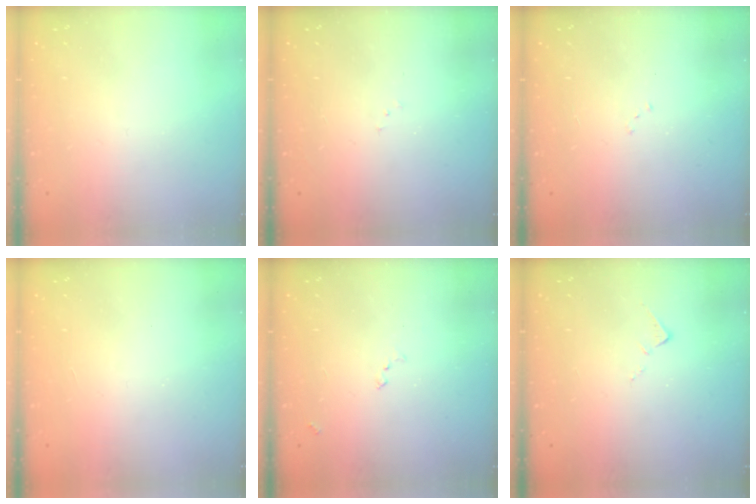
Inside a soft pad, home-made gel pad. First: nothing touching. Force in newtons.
{"total": 6.4, "press": 6.4, "slide": 0.6}
{"total": 5.5, "press": 5.5, "slide": 0.7}
{"total": 1.0, "press": 1.0, "slide": 0.1}
{"total": 6.4, "press": 6.4, "slide": 0.9}
{"total": 6.7, "press": 6.6, "slide": 0.8}